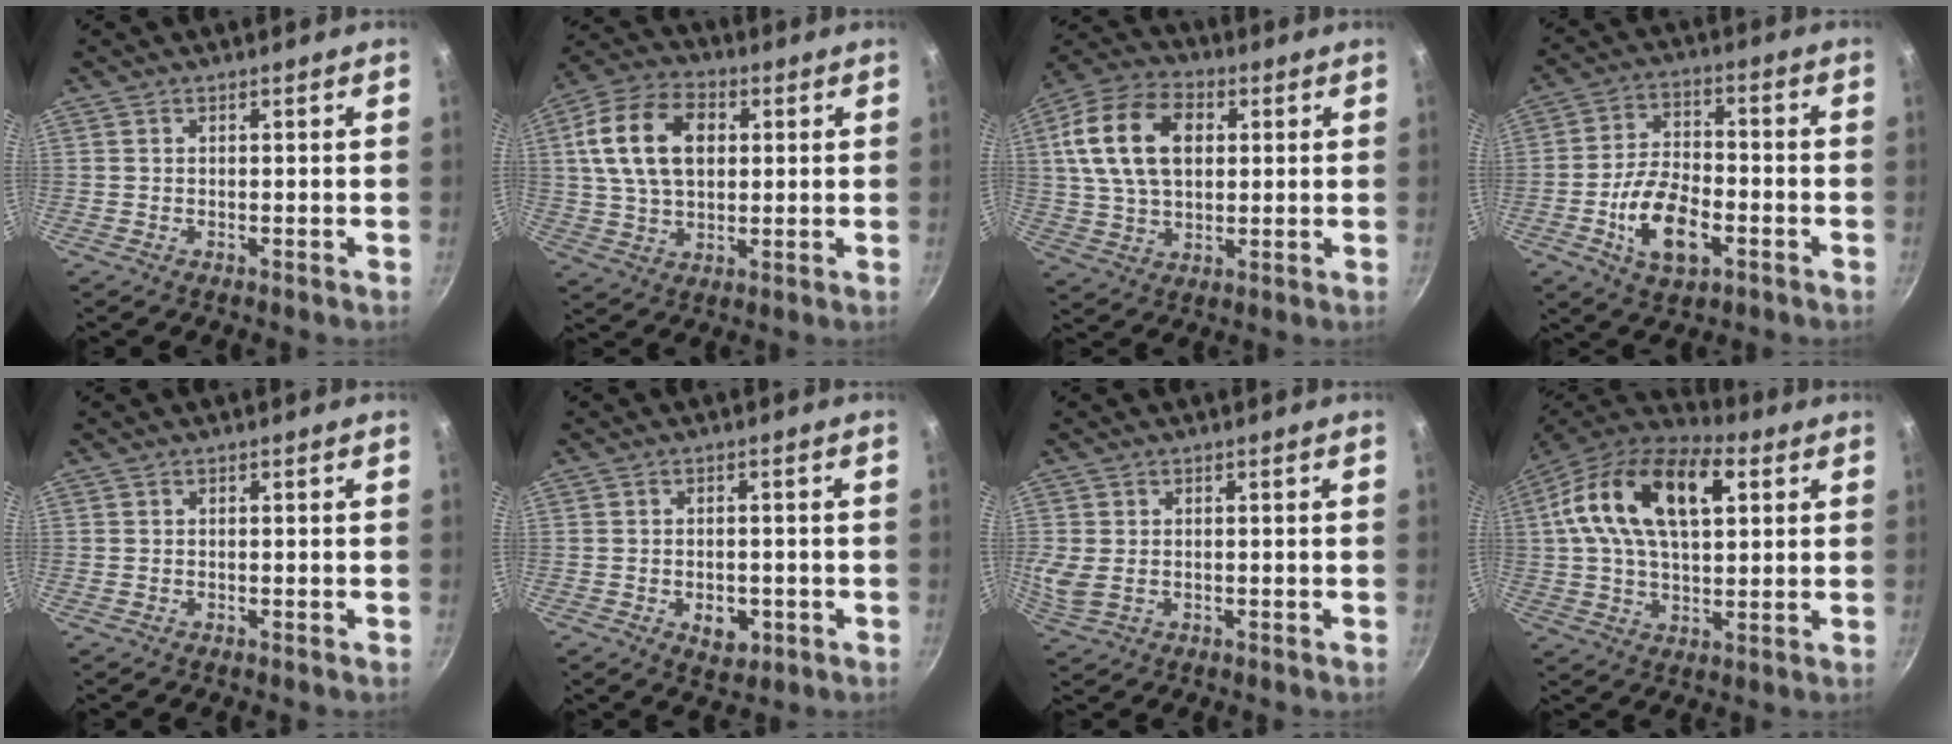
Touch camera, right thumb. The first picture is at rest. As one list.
[{"total": 15.5, "force": [3.3, 10.4, 11.0], "torque": [-0.186, 0.011, 0.049]}, {"total": 16.5, "force": [3.6, 11.0, 11.8], "torque": [-0.202, 0.011, 0.055]}, {"total": 12.7, "force": [-4.4, 6.9, 9.7], "torque": [-0.164, 0.026, -0.077]}, {"total": 0.0}, {"total": 5.2, "force": [-1.7, 3.5, 3.5], "torque": [-0.036, 0.006, -0.017]}, {"total": 4.7, "force": [-0.3, 3.4, 3.2], "torque": [-0.069, -0.006, -0.002]}, {"total": 21.2, "force": [5.9, 11.7, 16.7], "torque": [-0.292, 0.015, 0.086]}]